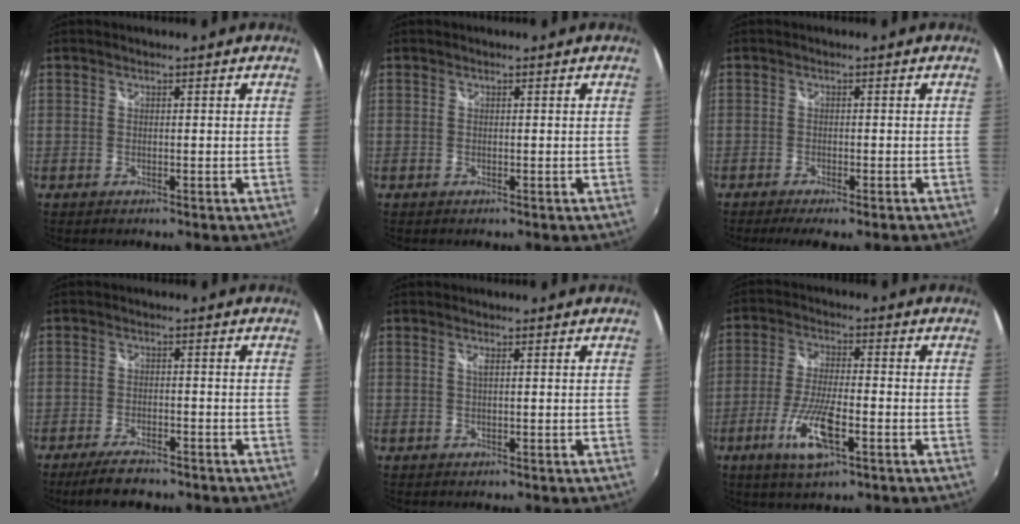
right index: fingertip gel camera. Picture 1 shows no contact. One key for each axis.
{"total": 0.0}
{"total": 5.1, "fx": -4.0, "fy": 0.7, "fz": 3.1, "tx": -0.069, "ty": -0.025, "tz": -0.064}
{"total": 6.9, "fx": -5.7, "fy": 1.9, "fz": 3.4, "tx": -0.088, "ty": -0.010, "tz": -0.098}
{"total": 0.8, "fx": 0.2, "fy": -0.1, "fz": 0.8, "tx": -0.015, "ty": 0.000, "tz": 0.002}
{"total": 10.2, "fx": -4.5, "fy": 2.4, "fz": 8.8, "tx": -0.184, "ty": -0.013, "tz": -0.085}